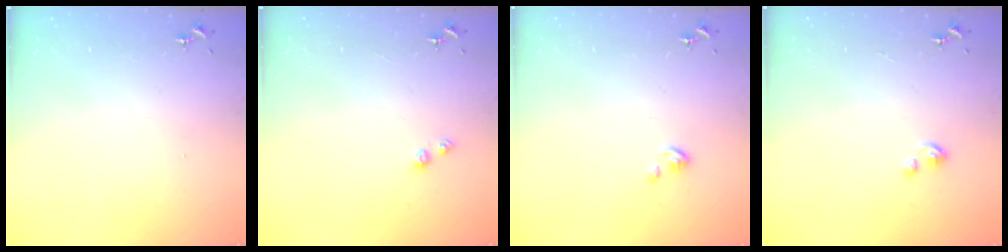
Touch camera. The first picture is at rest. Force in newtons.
{"total": 3.4, "press": 3.3, "slide": 0.7}
{"total": 2.7, "press": 2.6, "slide": 0.3}
{"total": 2.3, "press": 2.3, "slide": 0.3}